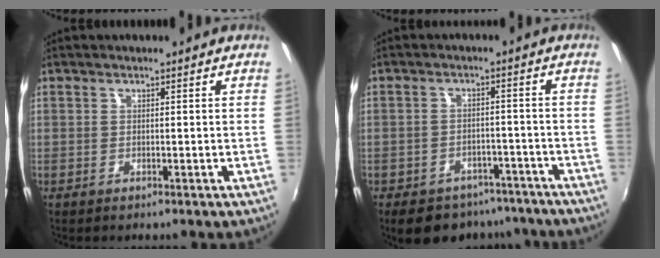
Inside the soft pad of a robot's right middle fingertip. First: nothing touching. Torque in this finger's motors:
{"motor_torque": [1.04, -1.11, 0.12, 0.04]}